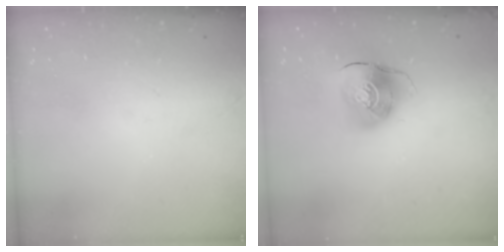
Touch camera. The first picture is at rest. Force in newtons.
{"total": 11.3, "press": 11.2, "slide": 1.4}